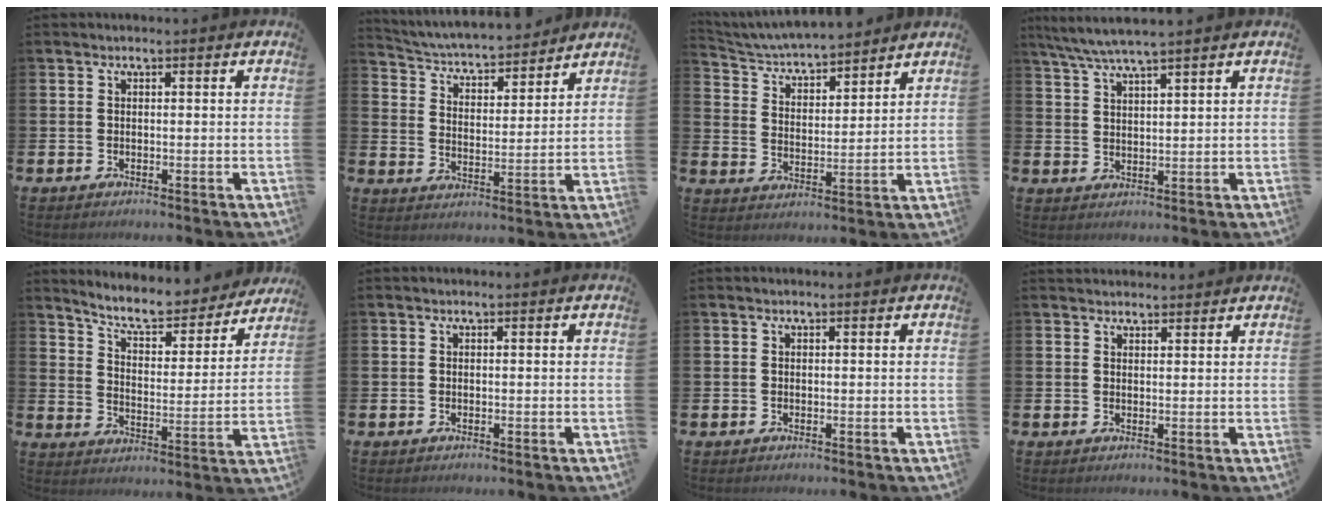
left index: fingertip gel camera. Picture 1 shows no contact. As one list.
[{"total": 4.8, "force": [4.6, 1.0, 0.9], "torque": [-0.048, -0.042, 0.074]}, {"total": 4.9, "force": [4.8, 0.7, 0.8], "torque": [-0.043, -0.040, 0.080]}, {"total": 4.9, "force": [4.4, -0.2, 2.1], "torque": [-0.058, -0.013, 0.079]}, {"total": 7.8, "force": [7.2, 1.5, 2.4], "torque": [-0.077, -0.054, 0.123]}, {"total": 0.0}, {"total": 0.0}, {"total": 1.8, "force": [1.8, 0.4, 0.0], "torque": [0.005, -0.008, 0.032]}]